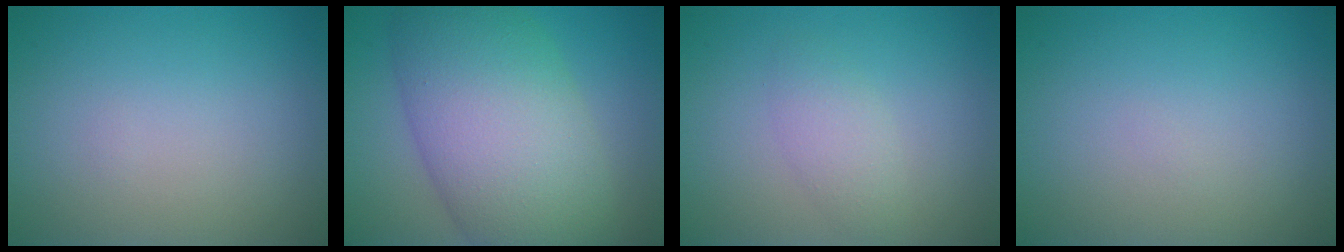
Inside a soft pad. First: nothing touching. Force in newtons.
{"total": 11.6, "press": 11.6, "slide": 0.3}
{"total": 1.7, "press": 1.7, "slide": 0.1}
{"total": 0.0}